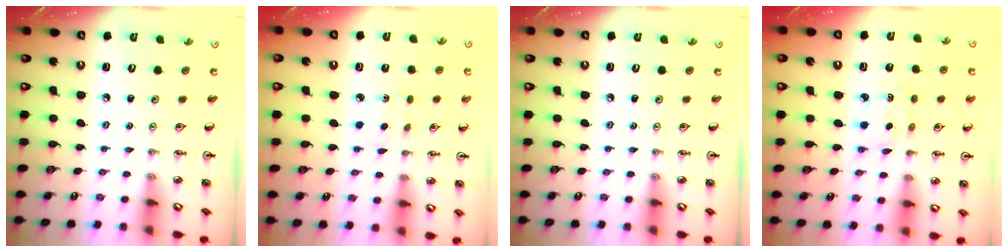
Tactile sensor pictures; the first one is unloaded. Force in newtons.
{"total": 2.3, "press": 2.3, "slide": 0.4}
{"total": 0.0}
{"total": 2.4, "press": 2.4, "slide": 0.3}